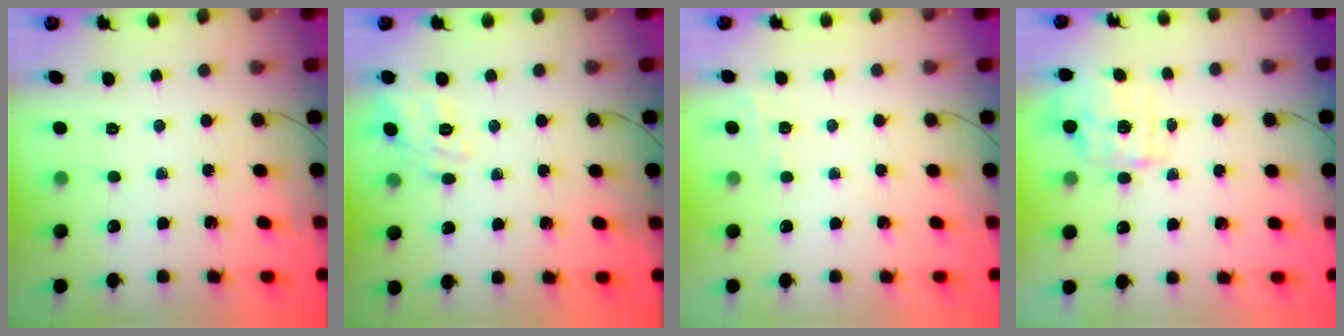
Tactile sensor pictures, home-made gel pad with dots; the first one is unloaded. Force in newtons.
{"total": 6.6, "press": 6.5, "slide": 1.2}
{"total": 6.1, "press": 5.9, "slide": 1.6}
{"total": 2.2, "press": 2.1, "slide": 0.4}